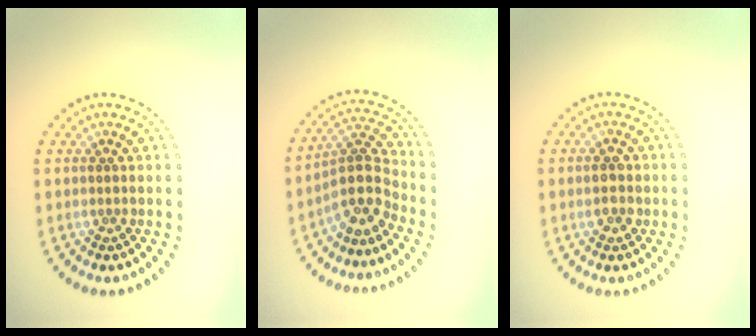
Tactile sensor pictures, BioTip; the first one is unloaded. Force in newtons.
{"total": 4.0, "press": 3.3, "slide": 2.3}
{"total": 2.0, "press": 1.9, "slide": 0.3}